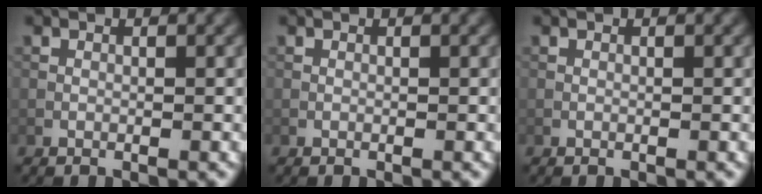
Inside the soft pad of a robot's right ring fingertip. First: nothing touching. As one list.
[{"total": 0.0}, {"total": 0.0}]